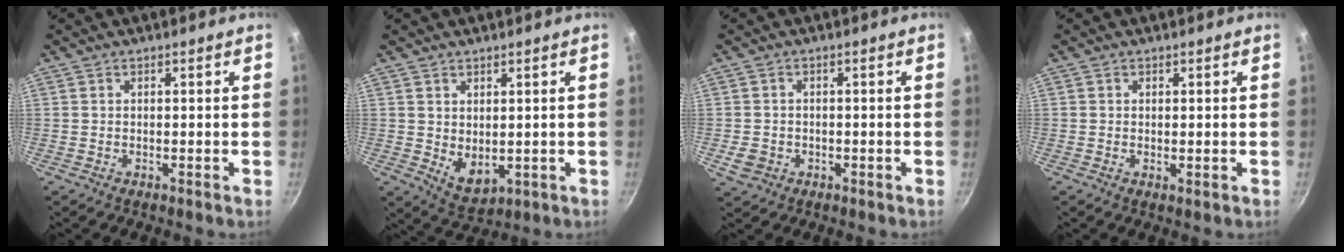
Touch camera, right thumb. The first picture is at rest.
{"total": 5.4, "force": [1.0, 3.5, 4.1], "torque": [-0.054, -0.021, 0.032]}
{"total": 3.7, "force": [-1.1, 3.2, 1.5], "torque": [-0.024, 0.007, -0.012]}
{"total": 0.8, "force": [0.2, 0.4, 0.6], "torque": [-0.009, -0.005, 0.001]}